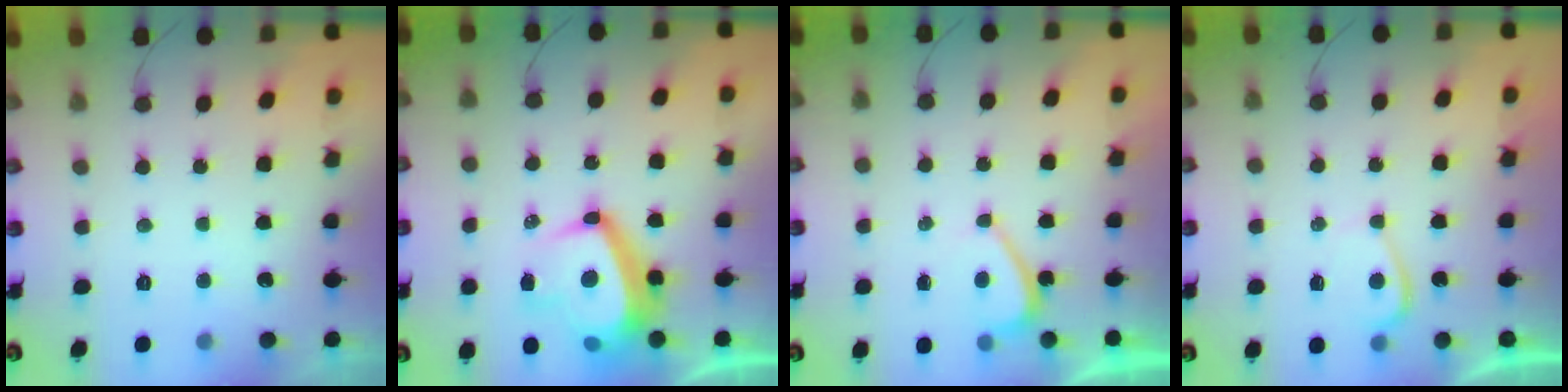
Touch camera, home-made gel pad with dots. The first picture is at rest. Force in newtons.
{"total": 11.4, "press": 11.2, "slide": 2.3}
{"total": 2.2, "press": 2.2, "slide": 0.5}
{"total": 1.2, "press": 1.1, "slide": 0.6}